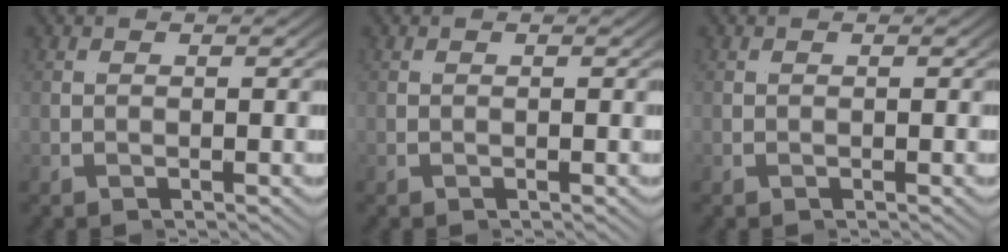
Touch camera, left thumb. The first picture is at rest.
{"total": 0.0}
{"total": 0.0}